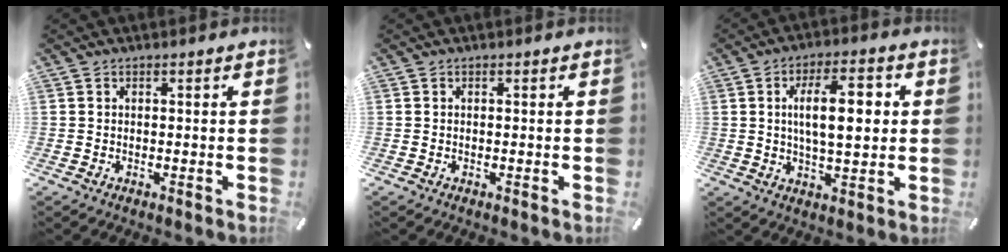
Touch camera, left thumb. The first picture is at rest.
{"total": 0.0}
{"total": 12.3, "force": [2.2, 5.2, 11.0], "torque": [-0.183, 0.004, 0.030]}